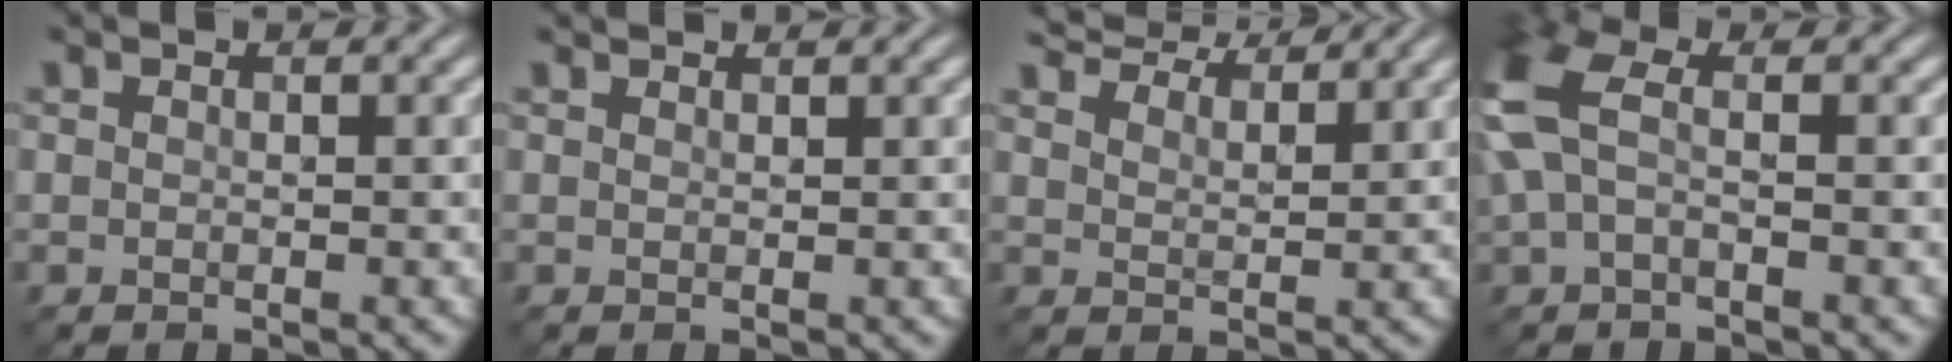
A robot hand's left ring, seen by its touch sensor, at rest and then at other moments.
{"total": 1.2, "force": [1.2, 0.1, 0.2], "torque": [-0.006, -0.003, 0.013]}
{"total": 7.9, "force": [7.3, 1.6, 2.7], "torque": [-0.055, 0.006, 0.105]}
{"total": 5.1, "force": [1.0, 2.7, 4.2], "torque": [-0.114, 0.012, 0.009]}